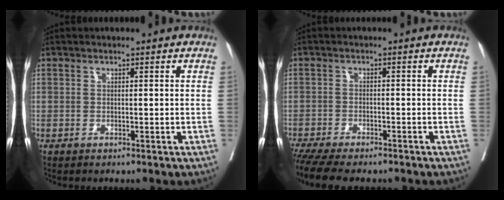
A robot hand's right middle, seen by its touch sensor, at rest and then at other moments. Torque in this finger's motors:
{"motor_torque": [1.05, -1.09, 0.18, 0.10]}